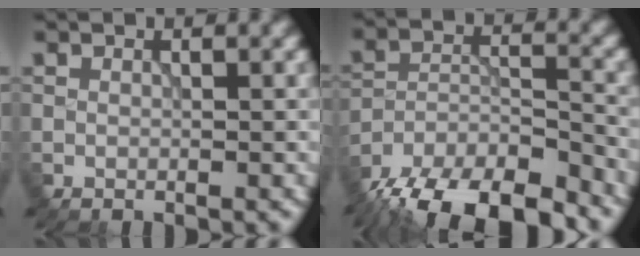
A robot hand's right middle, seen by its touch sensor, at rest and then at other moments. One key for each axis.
{"total": 13.3, "fx": -11.3, "fy": 4.1, "fz": 5.8, "tx": -0.101, "ty": -0.015, "tz": -0.168}